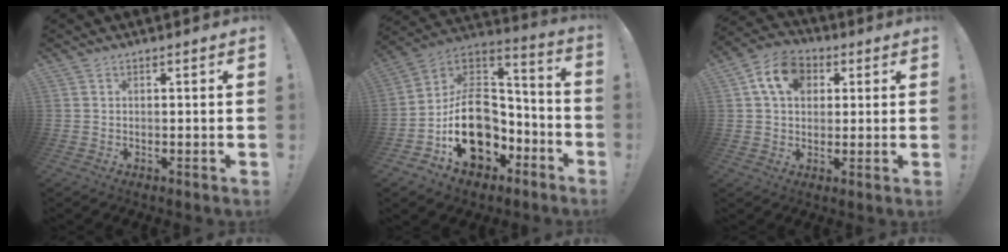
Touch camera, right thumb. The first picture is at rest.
{"total": 19.5, "force": [-4.1, 15.1, 11.6], "torque": [-0.178, 0.021, -0.047]}
{"total": 11.3, "force": [3.8, 8.4, 6.6], "torque": [-0.111, 0.007, 0.075]}